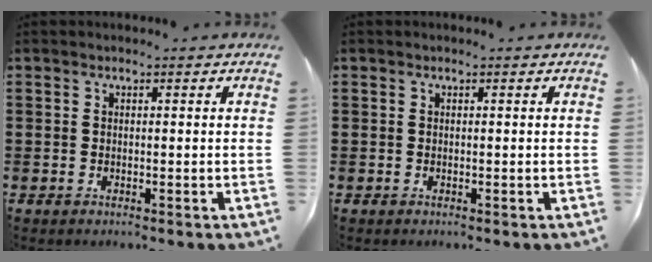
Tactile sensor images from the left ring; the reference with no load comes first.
{"total": 0.0}